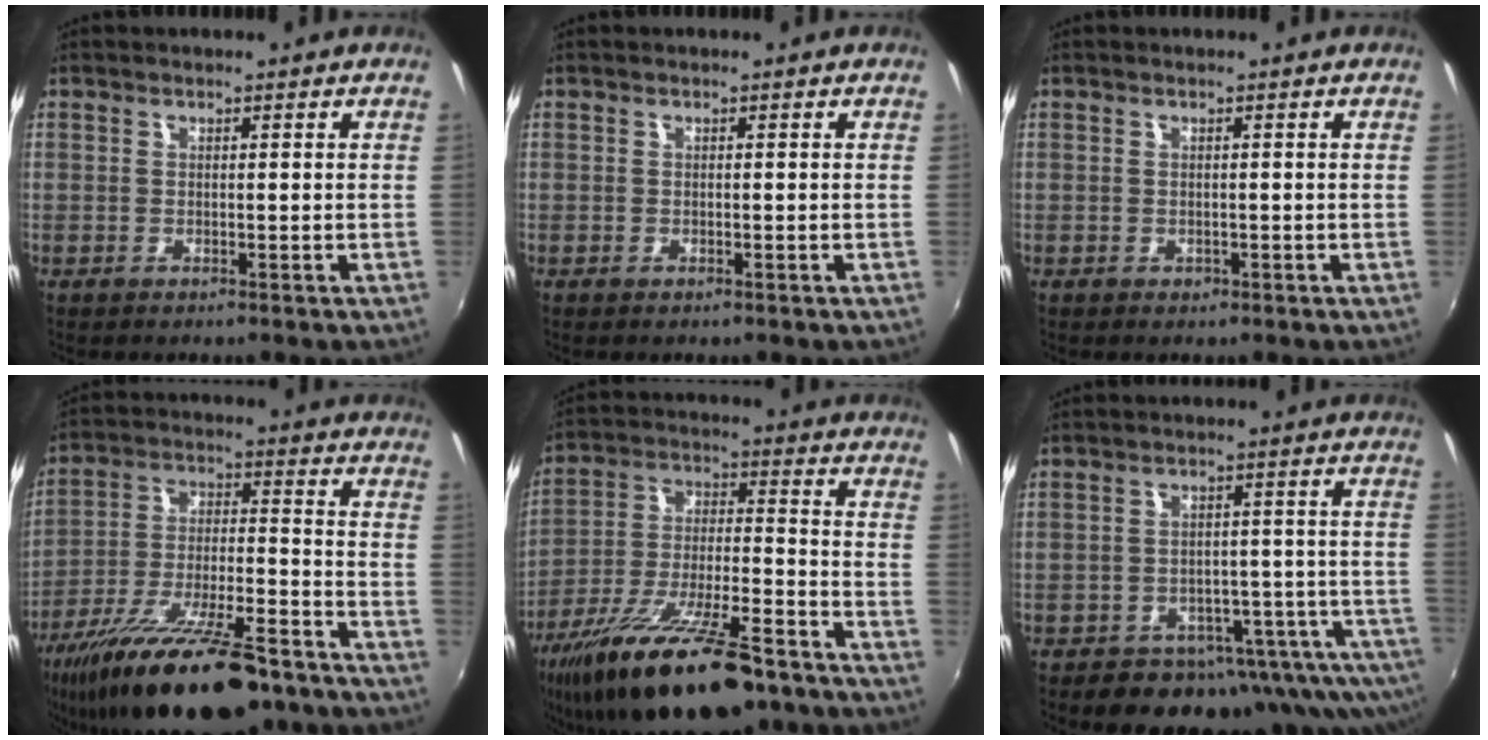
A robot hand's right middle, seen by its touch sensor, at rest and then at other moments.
{"total": 0.0}
{"total": 0.7, "force": [-0.3, 0.6, 0.1], "torque": [0.000, -0.003, -0.003]}
{"total": 25.0, "force": [-18.4, 7.0, 15.5], "torque": [-0.281, -0.049, -0.287]}
{"total": 24.5, "force": [-17.3, 6.7, 16.1], "torque": [-0.297, -0.051, -0.278]}
{"total": 18.9, "force": [-15.2, 8.4, 7.6], "torque": [-0.100, 0.005, -0.181]}